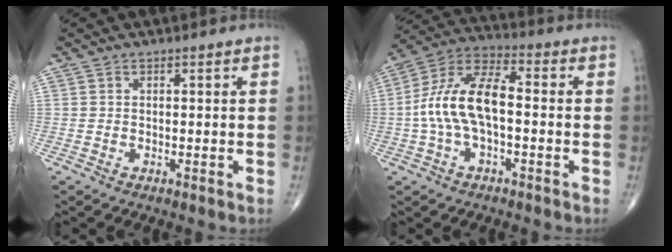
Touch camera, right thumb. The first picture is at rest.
{"total": 13.2, "force": [-1.2, 6.3, 11.6], "torque": [-0.236, 0.044, -0.028]}